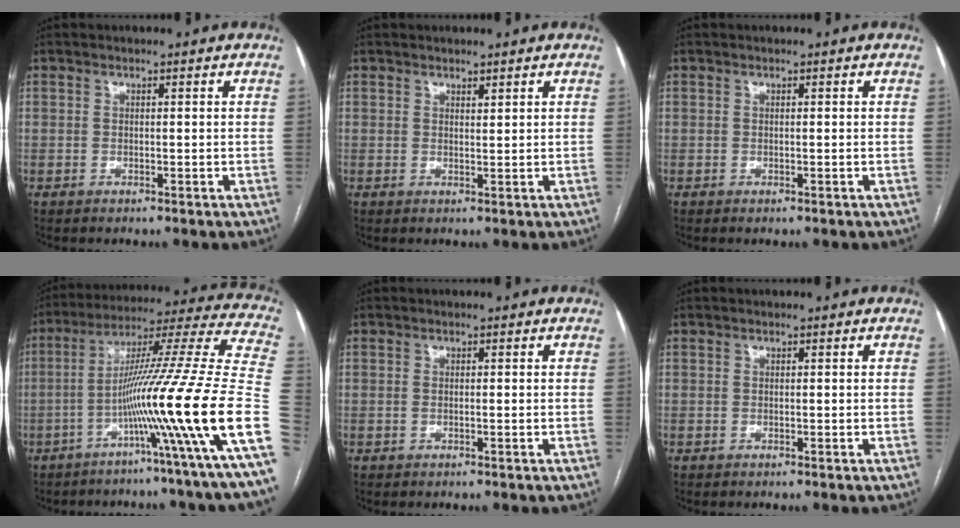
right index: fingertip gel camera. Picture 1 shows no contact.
{"total": 0.9, "force": [0.8, 0.2, 0.4], "torque": [-0.008, -0.004, 0.015]}
{"total": 0.0}
{"total": 29.9, "force": [-7.5, -0.9, 29.0], "torque": [-0.396, -0.019, -0.139]}
{"total": 0.0}
{"total": 0.0}